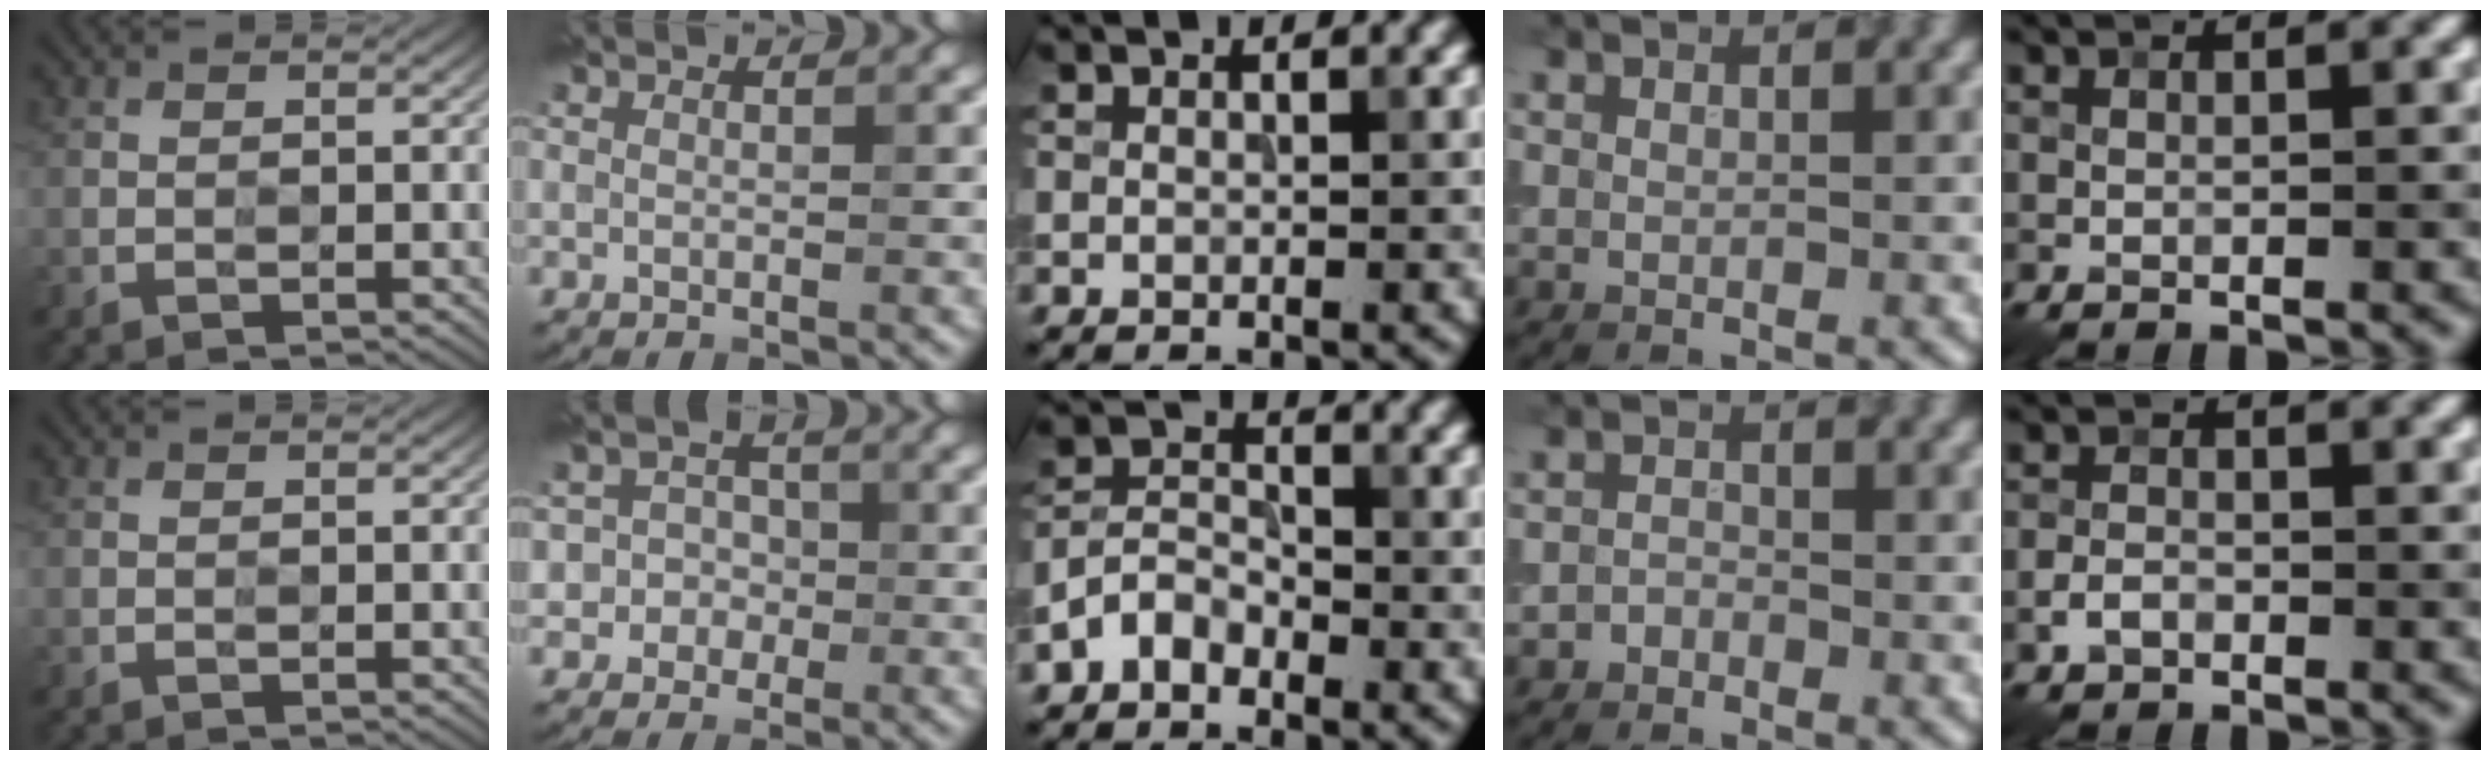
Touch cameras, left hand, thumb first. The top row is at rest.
{"index": {"total": 2.8, "force": [-0.8, 2.6, 0.3], "torque": [0.018, 0.009, -0.027]}, "middle": {"total": 2.8, "force": [-1.9, 1.7, 1.3], "torque": [-0.022, 0.012, -0.045]}, "ring": {"total": 0.9, "force": [-0.6, 0.6, 0.1], "torque": [0.002, 0.002, -0.013]}, "little": {"total": 1.6, "force": [-0.9, 1.1, 0.8], "torque": [-0.015, 0.003, -0.020]}}